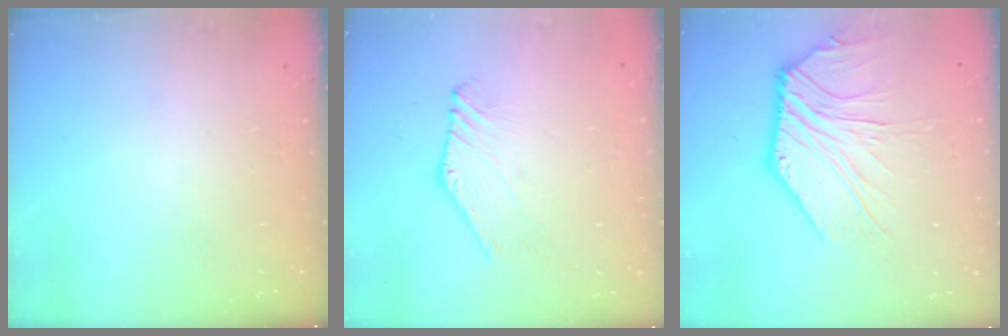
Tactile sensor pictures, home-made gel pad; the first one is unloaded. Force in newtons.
{"total": 1.0, "press": 1.0, "slide": 0.0}
{"total": 7.7, "press": 7.6, "slide": 0.6}